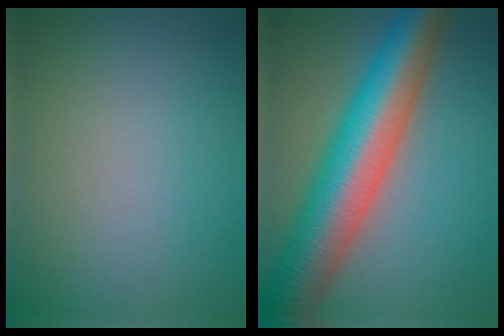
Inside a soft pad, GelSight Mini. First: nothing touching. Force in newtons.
{"total": 11.5, "press": 11.5, "slide": 0.3}